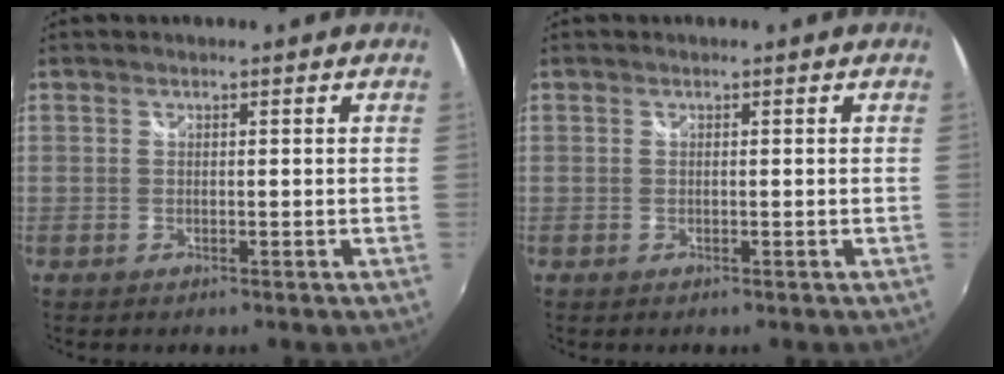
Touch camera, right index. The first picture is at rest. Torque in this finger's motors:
{"motor_torque": [0.44, 0.09, 0.09, 0.00]}